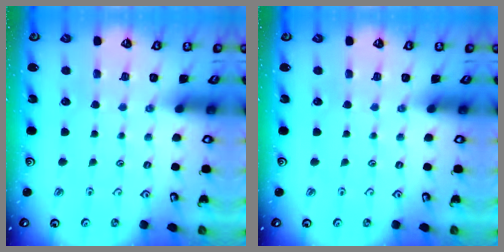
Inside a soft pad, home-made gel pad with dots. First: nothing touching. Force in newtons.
{"total": 0.0}